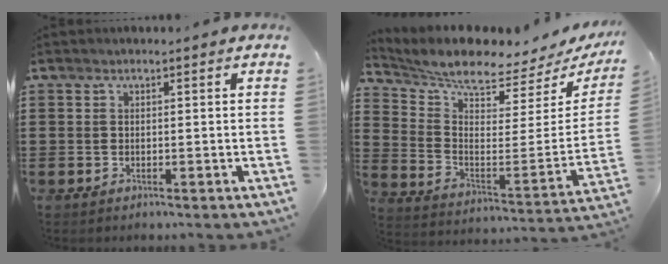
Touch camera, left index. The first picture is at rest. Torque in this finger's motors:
{"motor_torque": [1.15, -0.98, 0.41, 0.06]}